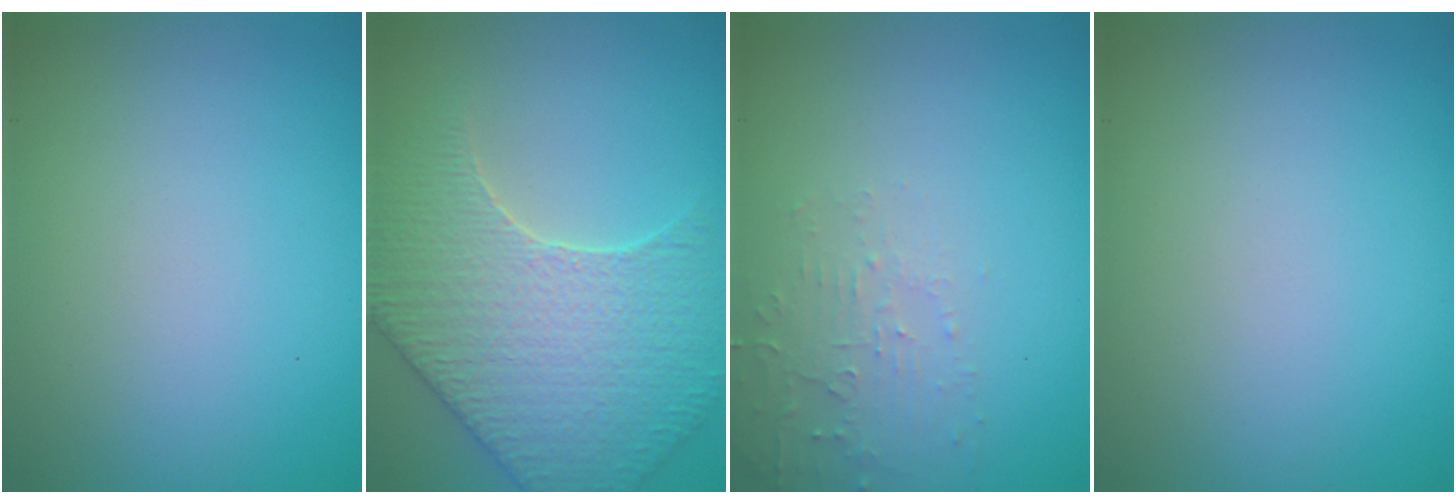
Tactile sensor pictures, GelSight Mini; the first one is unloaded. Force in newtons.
{"total": 5.5, "press": 5.2, "slide": 1.8}
{"total": 1.9, "press": 1.9, "slide": 0.3}
{"total": 0.0}